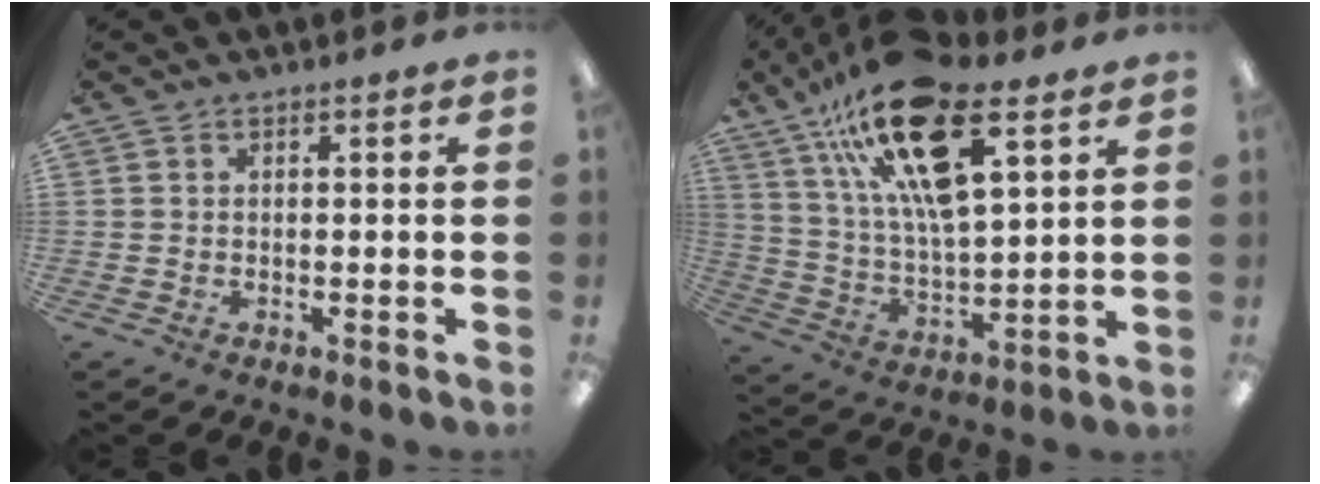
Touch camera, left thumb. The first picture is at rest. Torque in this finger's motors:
{"motor_torque": [0.82, 0.77, 1.38, -1.40, 0.17]}